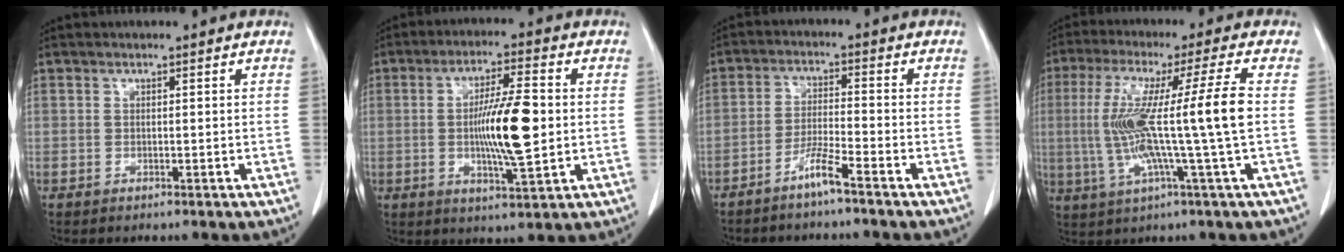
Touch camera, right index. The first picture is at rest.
{"total": 10.9, "force": [-0.4, 1.3, 10.9], "torque": [-0.190, -0.006, -0.009]}
{"total": 4.5, "force": [-3.4, -0.6, 2.8], "torque": [-0.058, -0.005, -0.072]}
{"total": 14.3, "force": [-0.4, -1.7, 14.2], "torque": [-0.268, 0.007, -0.011]}